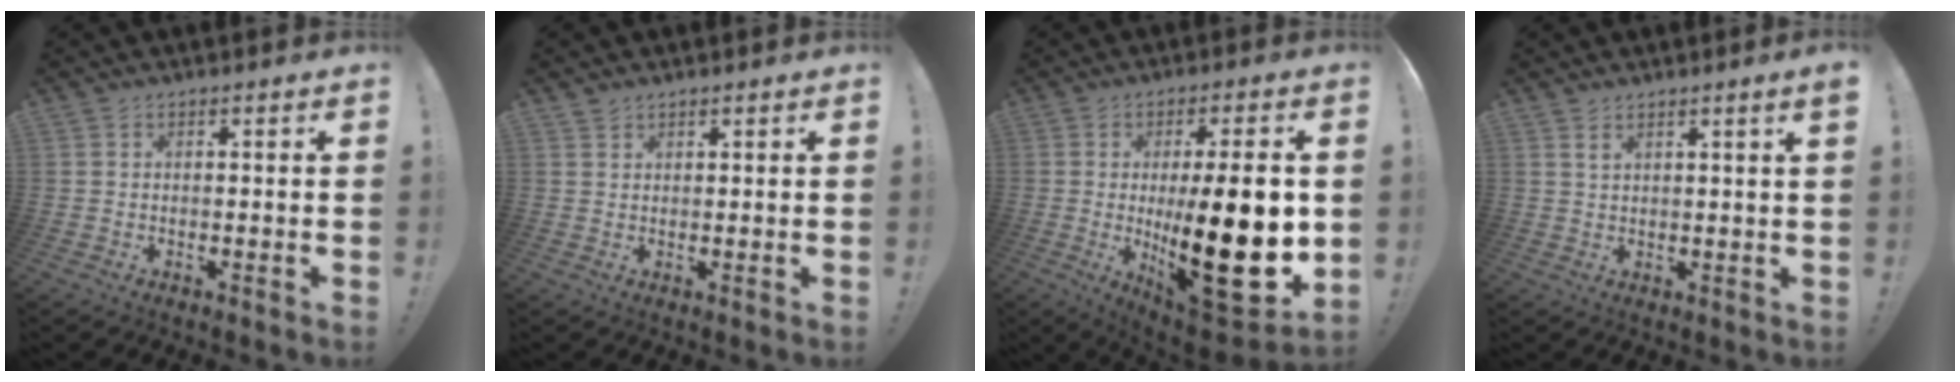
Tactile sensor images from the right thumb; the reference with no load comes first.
{"total": 1.4, "force": [1.2, 0.6, 0.4], "torque": [-0.008, -0.004, 0.023]}
{"total": 25.7, "force": [-1.3, 6.9, 24.7], "torque": [-0.391, -0.024, -0.013]}
{"total": 2.5, "force": [1.8, -0.4, 1.8], "torque": [-0.036, -0.005, 0.029]}